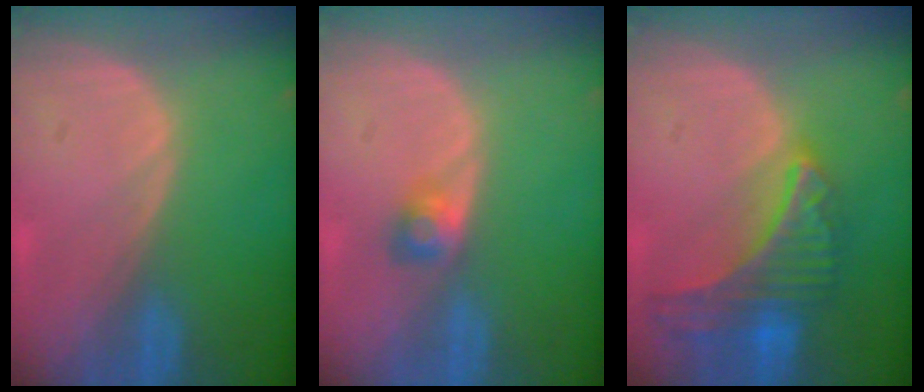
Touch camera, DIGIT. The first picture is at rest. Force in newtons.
{"total": 2.5, "press": 2.4, "slide": 0.7}
{"total": 9.3, "press": 8.2, "slide": 4.4}